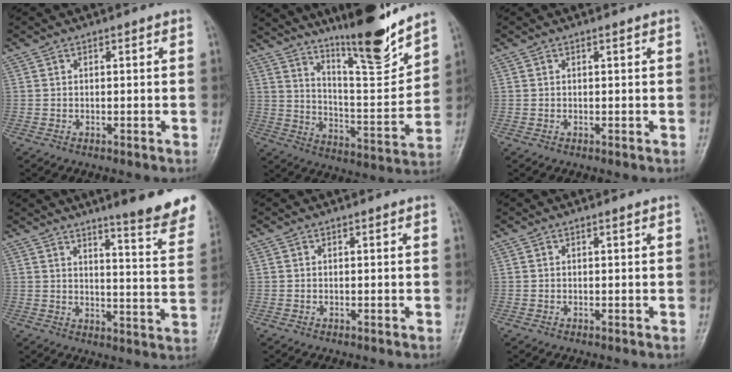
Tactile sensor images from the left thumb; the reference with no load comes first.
{"total": 17.4, "force": [13.8, 2.5, 10.4], "torque": [-0.130, -0.092, 0.230]}
{"total": 0.0}
{"total": 14.9, "force": [11.6, 1.7, 9.1], "torque": [-0.087, -0.086, 0.140]}
{"total": 0.0}
{"total": 0.0}